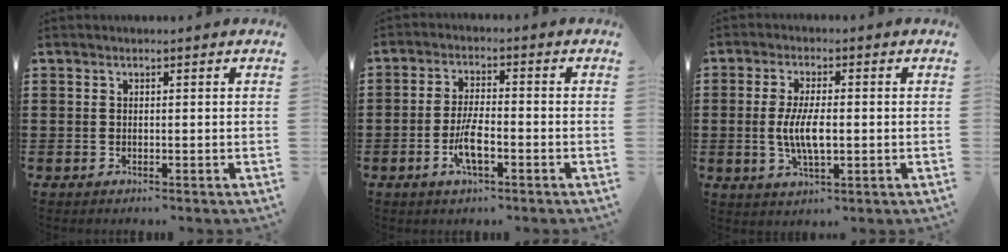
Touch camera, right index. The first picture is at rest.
{"total": 5.7, "force": [-2.2, 1.7, 5.0], "torque": [-0.110, -0.005, -0.046]}
{"total": 6.3, "force": [-0.5, 2.1, 5.9], "torque": [-0.126, -0.004, -0.016]}